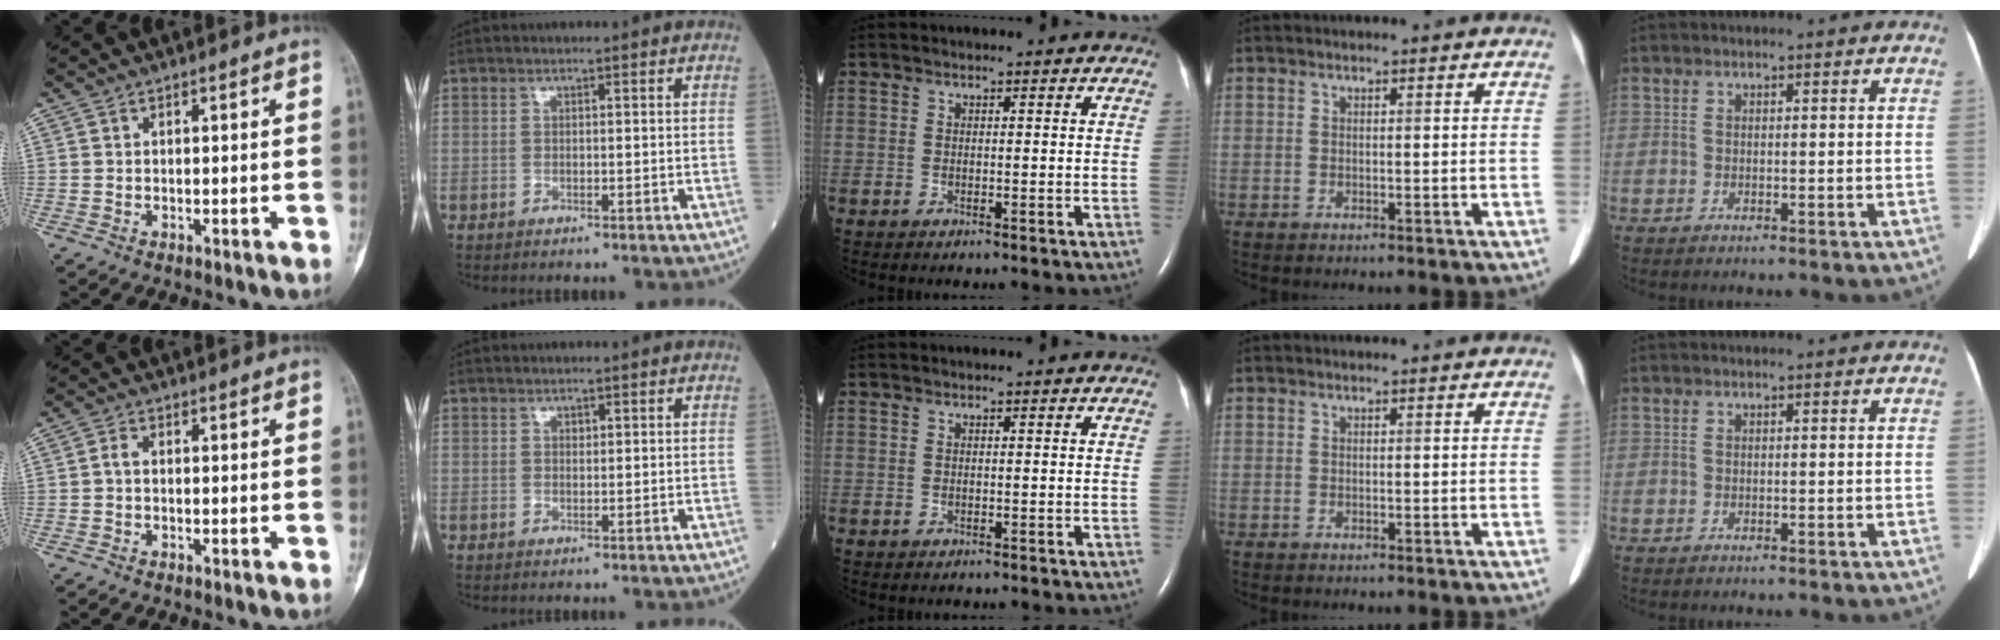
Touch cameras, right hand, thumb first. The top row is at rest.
{"thumb": {"total": 1.4, "force": [-0.3, 0.8, 1.1], "torque": [-0.019, 0.002, -0.010]}, "index": {"total": 0.5, "force": [0.2, 0.4, 0.2], "torque": [0.000, -0.002, 0.004]}}